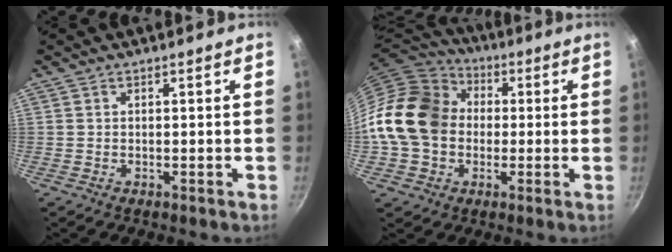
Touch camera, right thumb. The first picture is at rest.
{"total": 19.0, "force": [0.4, 15.6, 10.8], "torque": [-0.184, 0.042, 0.000]}